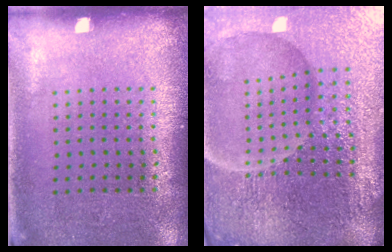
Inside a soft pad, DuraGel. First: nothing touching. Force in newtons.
{"total": 7.1, "press": 6.3, "slide": 3.3}